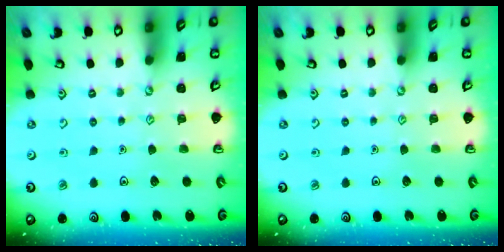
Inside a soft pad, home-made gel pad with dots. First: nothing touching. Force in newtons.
{"total": 0.0}